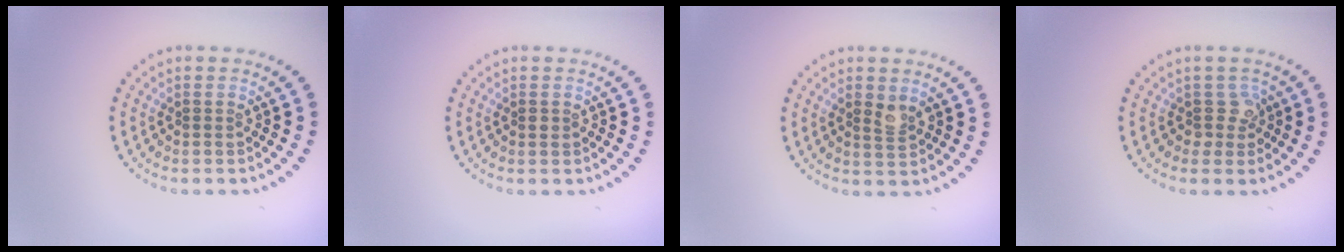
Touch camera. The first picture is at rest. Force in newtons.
{"total": 0.7, "press": 0.7, "slide": 0.1}
{"total": 1.6, "press": 1.5, "slide": 0.3}
{"total": 1.8, "press": 1.4, "slide": 1.1}